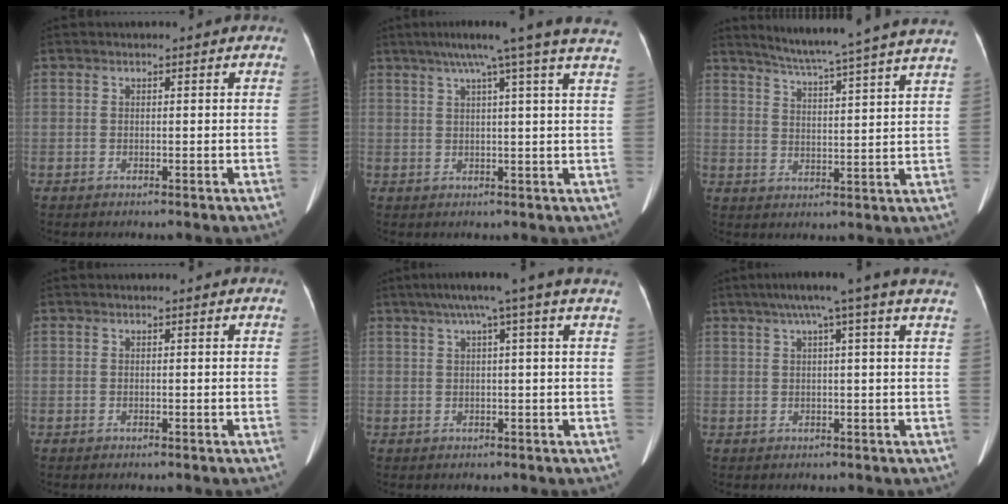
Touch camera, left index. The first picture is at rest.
{"total": 16.4, "force": [13.2, -1.7, 9.6], "torque": [-0.151, 0.009, 0.157]}
{"total": 19.9, "force": [17.6, -1.8, 9.1], "torque": [-0.151, -0.032, 0.227]}
{"total": 0.6, "force": [0.5, 0.0, 0.1], "torque": [-0.003, 0.001, 0.006]}
{"total": 9.9, "force": [7.3, -1.8, 6.4], "torque": [-0.100, 0.033, 0.081]}
{"total": 11.1, "force": [8.3, -1.2, 7.4], "torque": [-0.114, 0.039, 0.091]}